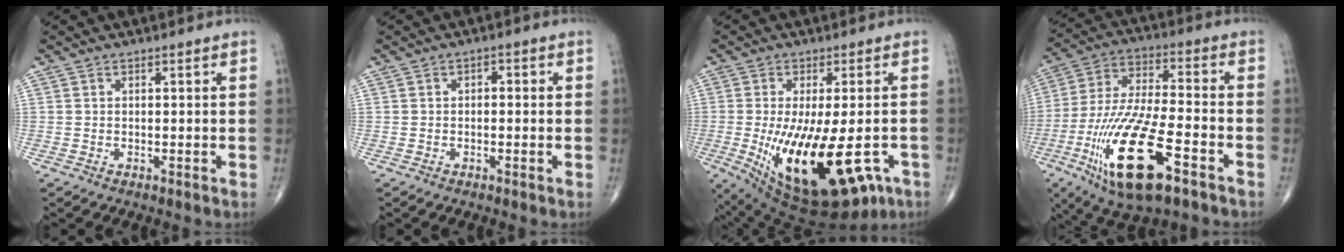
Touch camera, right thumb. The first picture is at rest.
{"total": 1.4, "force": [0.1, 0.9, 1.1], "torque": [-0.005, 0.005, -0.006]}
{"total": 21.8, "force": [-7.0, 8.8, 18.7], "torque": [-0.294, -0.030, -0.084]}
{"total": 21.7, "force": [-9.4, 6.8, 18.4], "torque": [-0.400, 0.011, -0.162]}